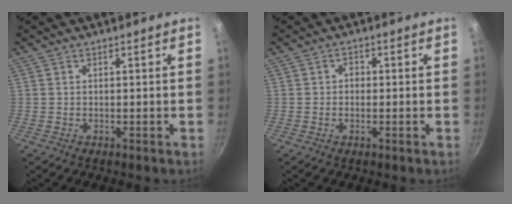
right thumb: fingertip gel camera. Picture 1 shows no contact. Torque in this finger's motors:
{"motor_torque": [0.25, 0.02, 0.05, -0.01, -0.02]}